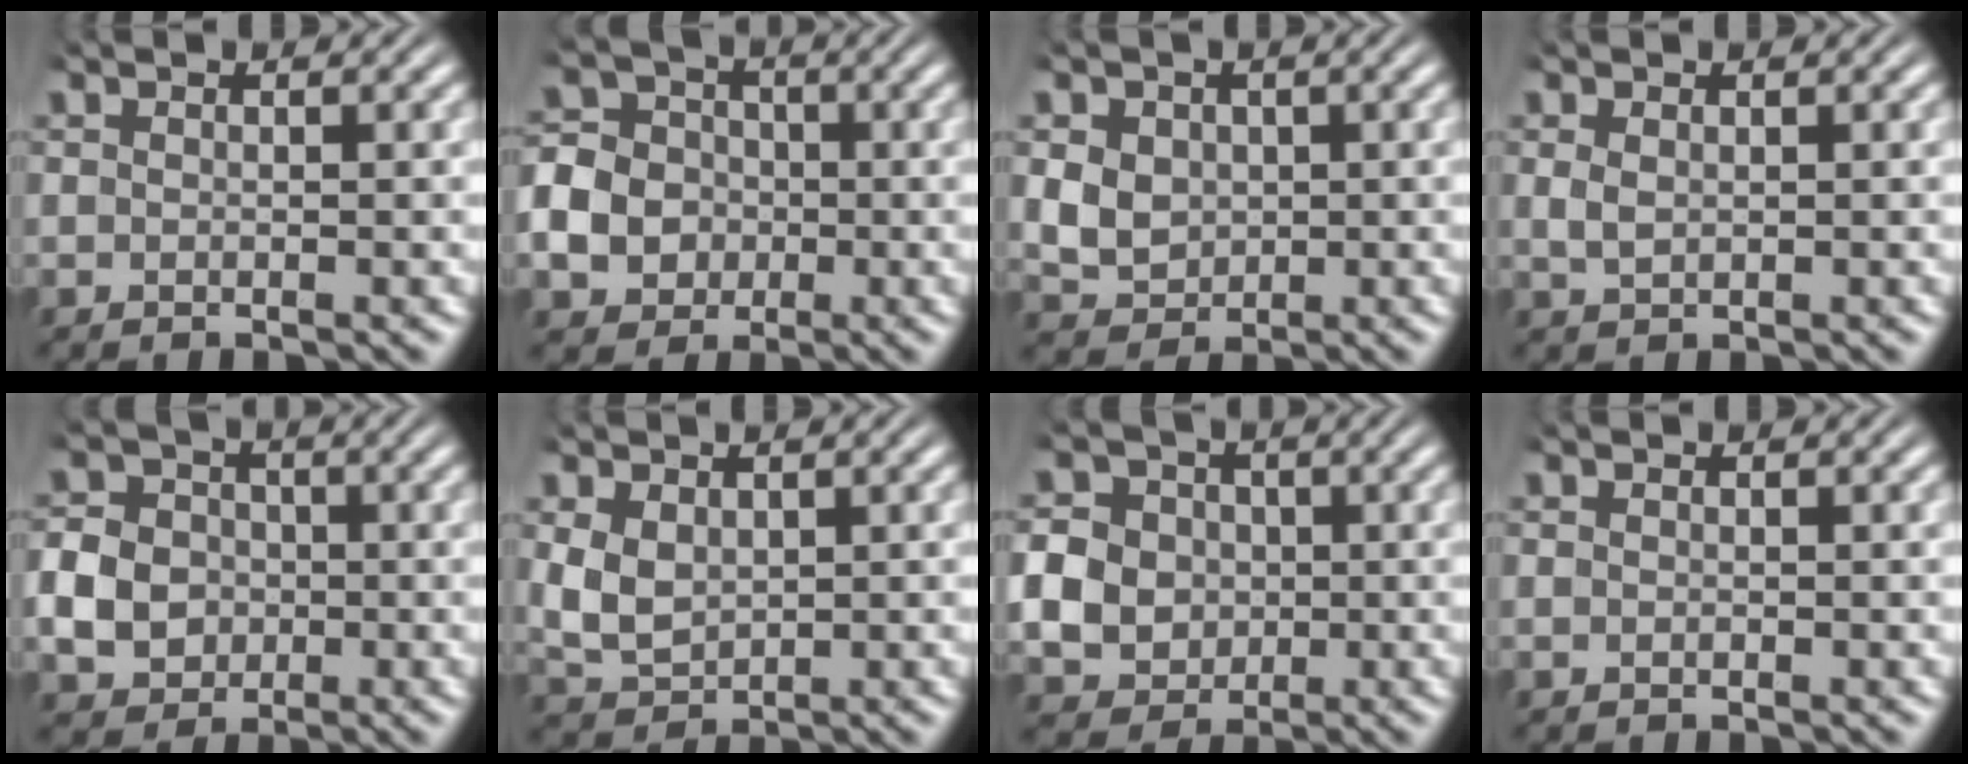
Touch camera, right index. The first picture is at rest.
{"total": 8.7, "force": [-1.4, 8.1, 3.0], "torque": [-0.075, -0.025, -0.027]}
{"total": 5.9, "force": [-0.2, 5.4, 2.4], "torque": [-0.068, -0.028, 0.009]}
{"total": 1.2, "force": [0.2, 0.8, 0.8], "torque": [-0.024, -0.012, 0.016]}
{"total": 6.6, "force": [-1.0, 6.0, 2.7], "torque": [-0.053, -0.019, -0.015]}
{"total": 4.9, "force": [0.0, 4.2, 2.4], "torque": [-0.077, -0.025, 0.016]}
{"total": 11.1, "force": [-0.7, 10.3, 4.2], "torque": [-0.111, -0.037, -0.015]}
{"total": 0.0}